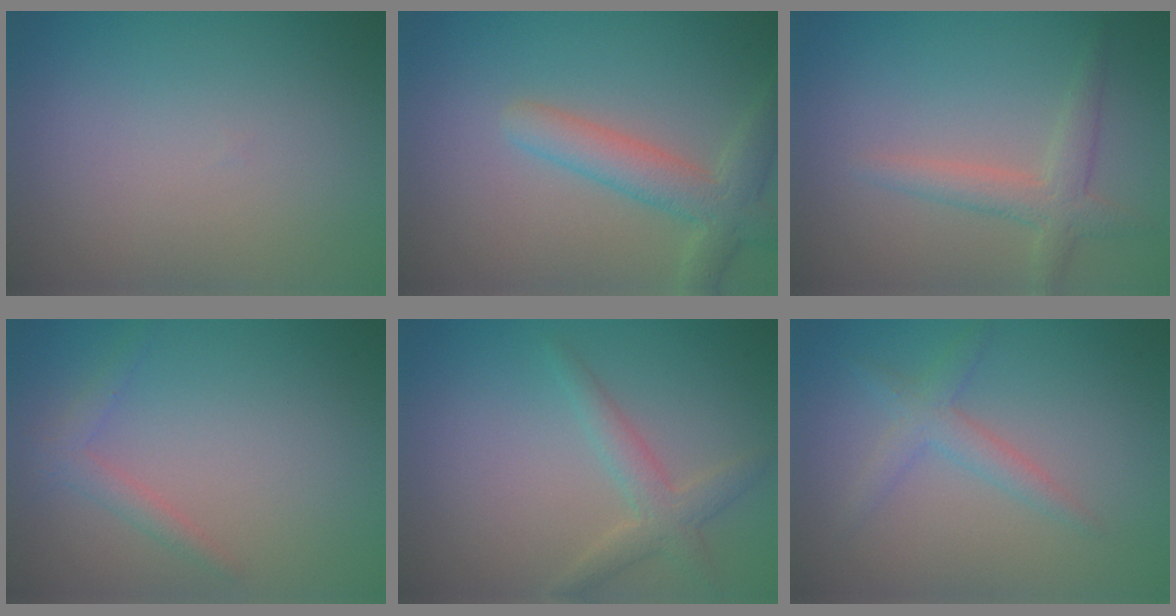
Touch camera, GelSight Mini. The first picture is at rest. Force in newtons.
{"total": 4.1, "press": 4.1, "slide": 0.3}
{"total": 2.7, "press": 2.7, "slide": 0.1}
{"total": 1.5, "press": 1.5, "slide": 0.1}
{"total": 2.4, "press": 2.4, "slide": 0.1}
{"total": 2.3, "press": 2.3, "slide": 0.1}